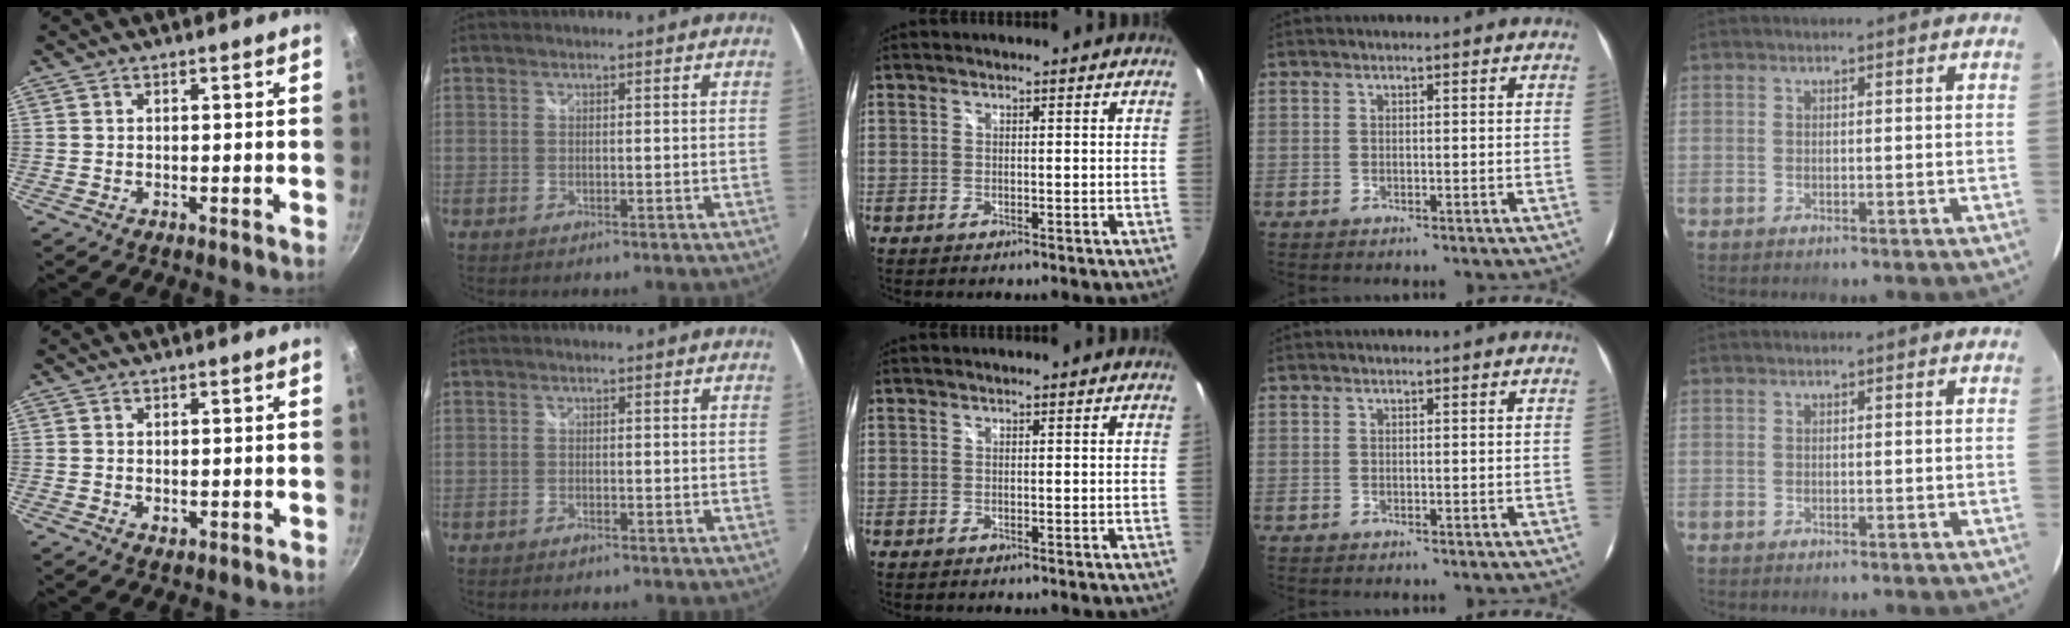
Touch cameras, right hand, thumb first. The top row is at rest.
{"thumb": {"total": 1.2, "force": [-0.1, 0.9, 0.9], "torque": [-0.013, -0.002, 0.000]}, "index": {"total": 1.1, "force": [-0.9, 0.4, 0.3], "torque": [-0.008, -0.003, -0.019]}}